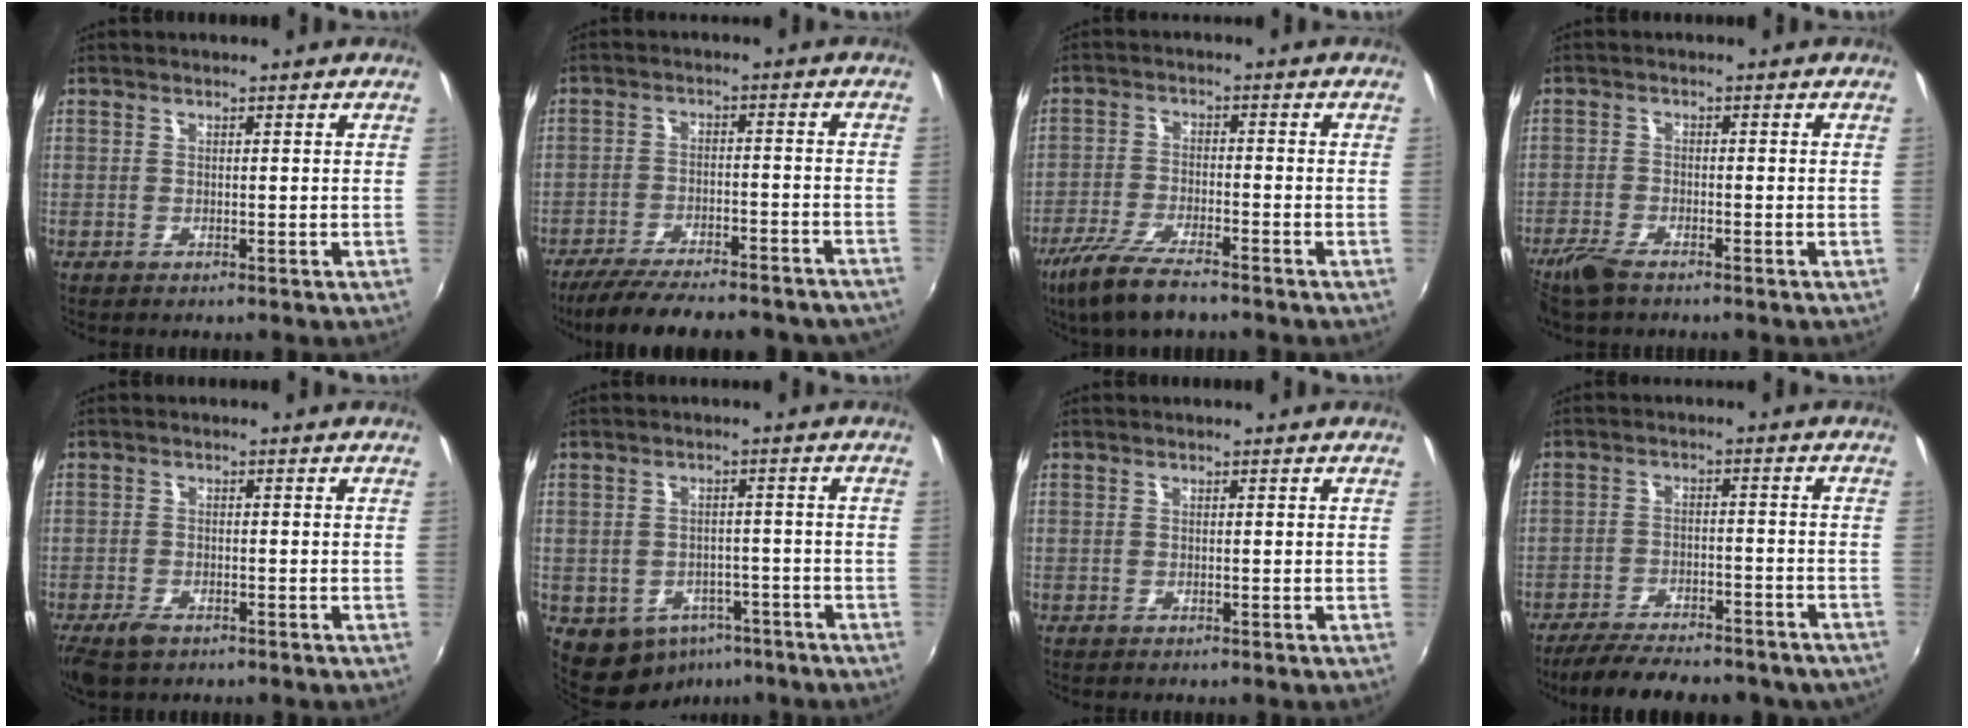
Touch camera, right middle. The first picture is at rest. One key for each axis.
{"total": 21.6, "fx": -18.5, "fy": 5.3, "fz": 9.7, "tx": -0.184, "ty": -0.023, "tz": -0.249}
{"total": 9.9, "fx": -7.5, "fy": 2.0, "fz": 6.2, "tx": -0.143, "ty": -0.029, "tz": -0.140}
{"total": 5.0, "fx": -3.9, "fy": 1.4, "fz": 2.8, "tx": -0.081, "ty": -0.011, "tz": -0.080}
{"total": 4.6, "fx": -3.2, "fy": 2.1, "fz": 2.5, "tx": -0.068, "ty": -0.014, "tz": -0.060}
{"total": 8.8, "fx": -5.1, "fy": 6.6, "fz": 3.0, "tx": -0.074, "ty": 0.003, "tz": -0.053}
{"total": 0.0}
{"total": 18.7, "fx": -15.5, "fy": 5.6, "fz": 8.9, "tx": -0.172, "ty": -0.021, "tz": -0.207}